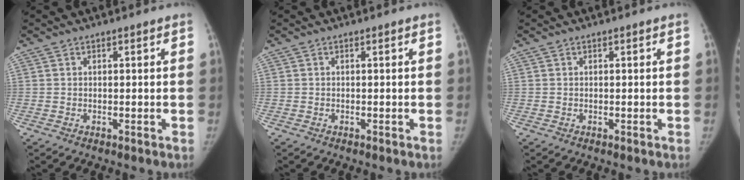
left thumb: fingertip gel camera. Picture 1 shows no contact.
{"total": 0.0}
{"total": 0.0}